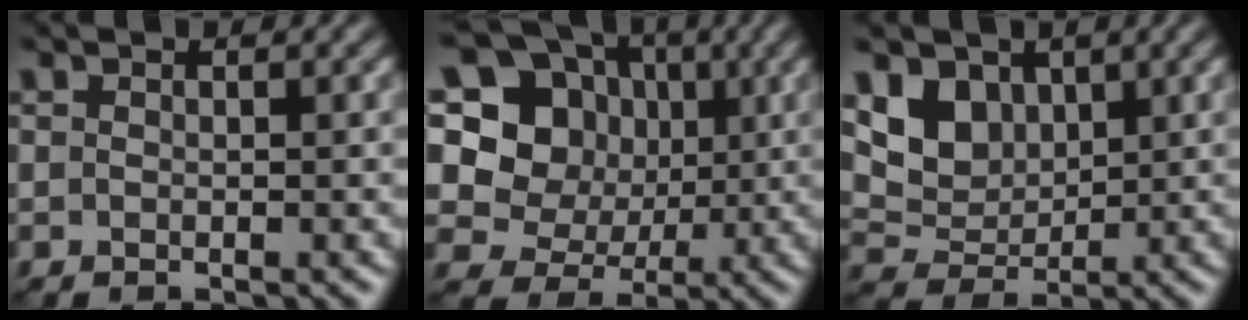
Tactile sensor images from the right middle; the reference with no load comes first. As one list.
[{"total": 13.0, "force": [3.1, 11.5, 5.3], "torque": [-0.136, 0.032, 0.040]}, {"total": 4.6, "force": [2.0, 3.5, 2.3], "torque": [-0.054, -0.011, 0.034]}]